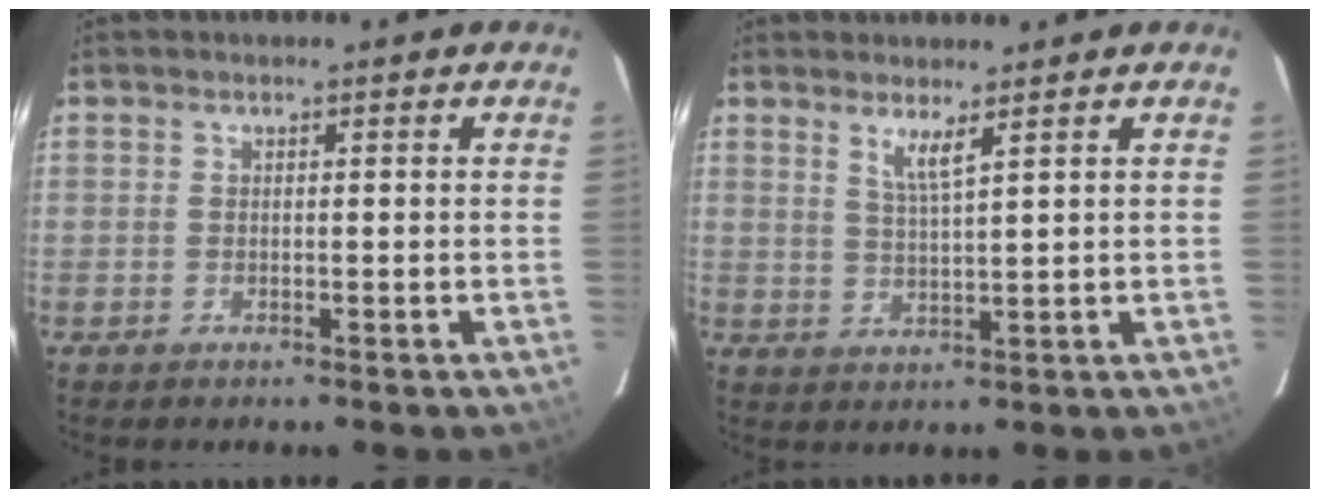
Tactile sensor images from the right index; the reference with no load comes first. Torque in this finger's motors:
{"motor_torque": [0.04, 0.13, 0.09, 0.03]}